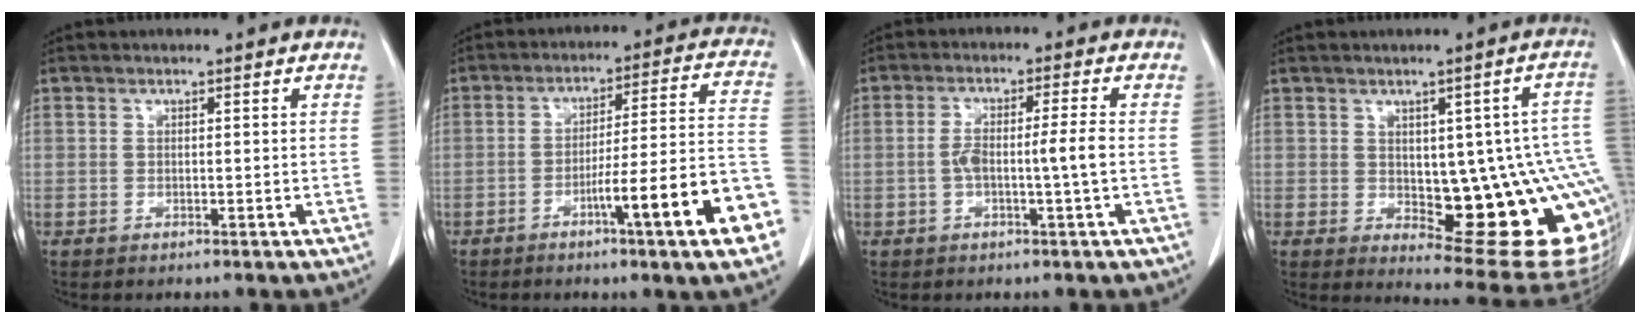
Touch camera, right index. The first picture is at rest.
{"total": 15.8, "force": [-7.1, 0.1, 14.1], "torque": [-0.155, 0.013, -0.099]}
{"total": 5.2, "force": [-0.9, -0.1, 5.1], "torque": [-0.102, 0.011, -0.014]}
{"total": 18.8, "force": [-2.7, 6.2, 17.5], "torque": [-0.134, 0.017, -0.007]}